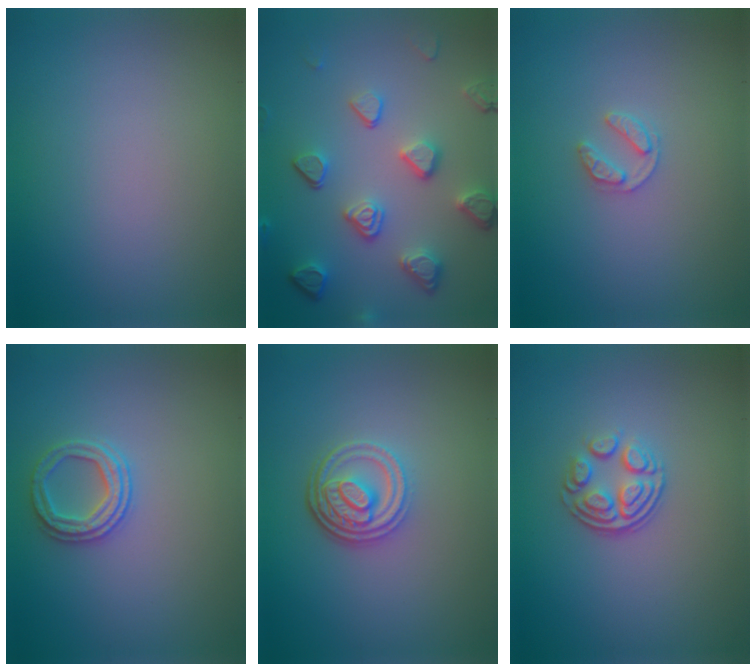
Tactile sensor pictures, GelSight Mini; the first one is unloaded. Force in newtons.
{"total": 5.2, "press": 4.0, "slide": 3.3}
{"total": 1.6, "press": 1.6, "slide": 0.3}
{"total": 2.5, "press": 2.4, "slide": 0.6}
{"total": 4.4, "press": 3.3, "slide": 2.8}
{"total": 3.5, "press": 2.5, "slide": 2.4}